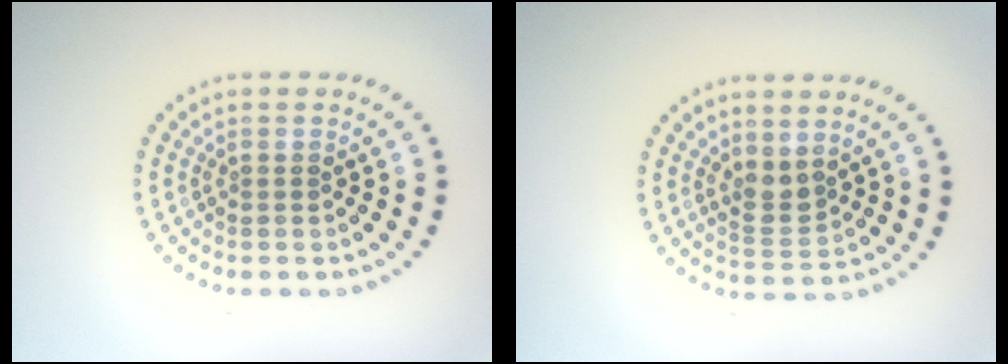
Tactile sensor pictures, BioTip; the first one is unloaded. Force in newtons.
{"total": 1.9, "press": 1.6, "slide": 1.1}